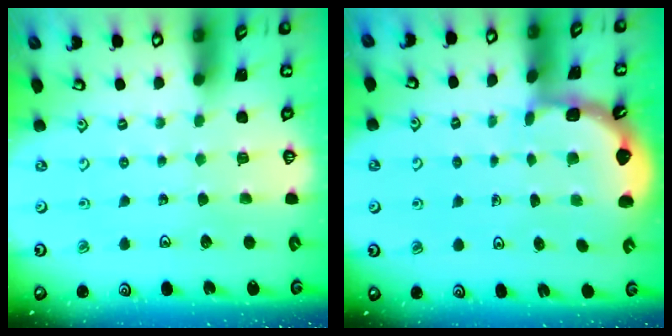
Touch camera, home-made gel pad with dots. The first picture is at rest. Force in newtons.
{"total": 1.9, "press": 1.9, "slide": 0.2}